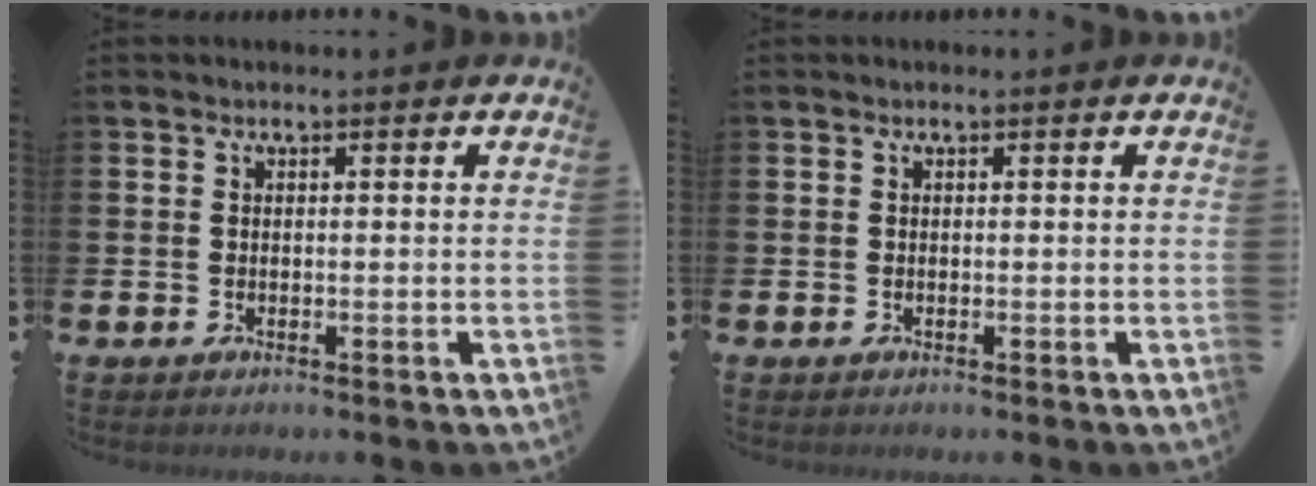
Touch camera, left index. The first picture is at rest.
{"total": 0.0}